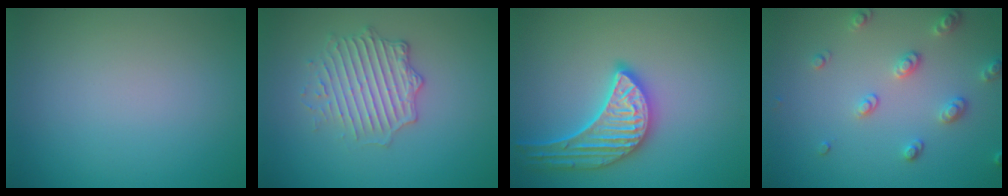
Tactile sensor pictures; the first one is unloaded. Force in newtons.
{"total": 3.6, "press": 3.3, "slide": 1.6}
{"total": 4.5, "press": 4.2, "slide": 1.5}
{"total": 2.6, "press": 2.6, "slide": 0.6}